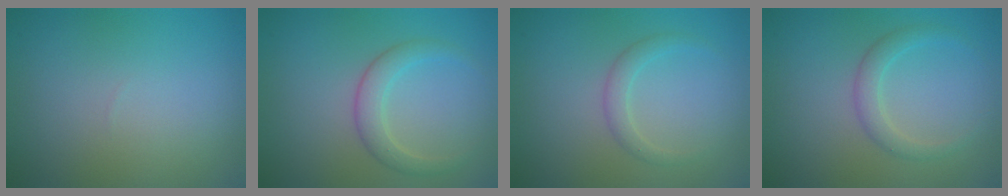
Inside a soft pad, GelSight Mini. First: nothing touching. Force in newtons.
{"total": 2.5, "press": 2.5, "slide": 0.2}
{"total": 1.5, "press": 1.5, "slide": 0.0}
{"total": 2.0, "press": 2.0, "slide": 0.1}